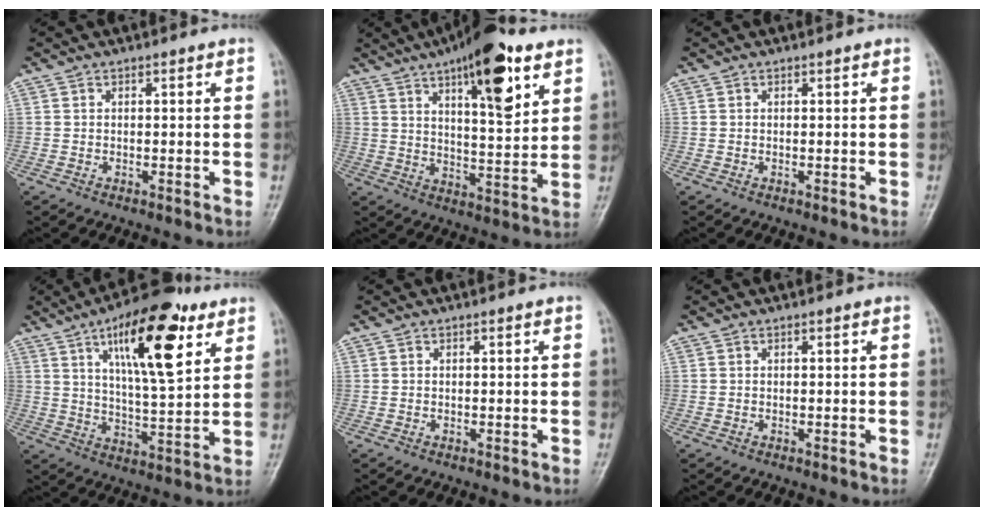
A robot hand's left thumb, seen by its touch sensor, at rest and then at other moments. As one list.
[{"total": 16.9, "force": [8.9, 5.4, 13.3], "torque": [-0.173, -0.035, 0.135]}, {"total": 0.0}, {"total": 18.4, "force": [8.6, 6.1, 15.1], "torque": [-0.210, -0.032, 0.138]}, {"total": 0.0}, {"total": 0.0}]